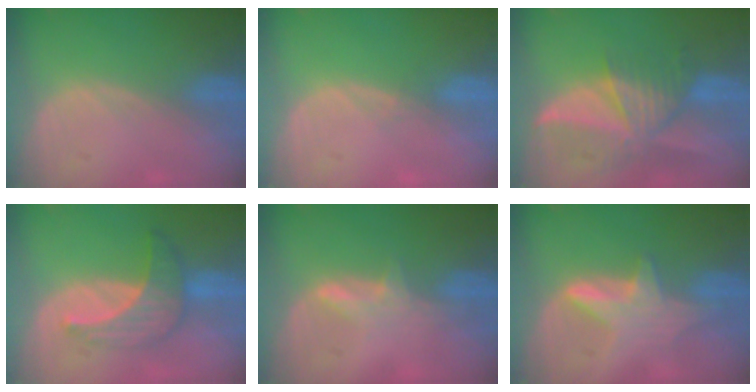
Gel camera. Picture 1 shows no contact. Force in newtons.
{"total": 0.6, "press": 0.6, "slide": 0.2}
{"total": 9.8, "press": 8.6, "slide": 4.5}
{"total": 7.1, "press": 6.5, "slide": 2.8}
{"total": 2.8, "press": 2.8, "slide": 0.4}
{"total": 5.6, "press": 5.6, "slide": 0.4}